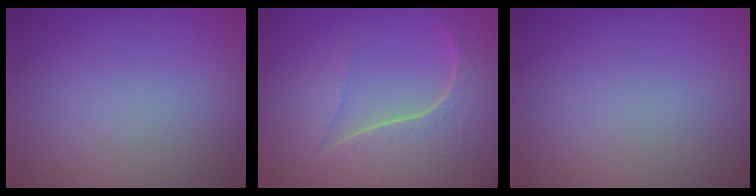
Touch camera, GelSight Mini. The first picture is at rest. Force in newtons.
{"total": 7.6, "press": 5.5, "slide": 5.2}
{"total": 0.0}